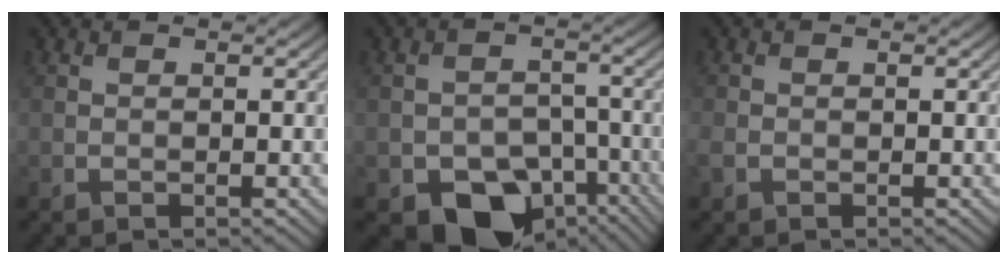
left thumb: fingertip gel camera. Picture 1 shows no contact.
{"total": 10.9, "force": [-6.8, 6.8, 5.1], "torque": [-0.070, -0.015, -0.100]}
{"total": 1.3, "force": [-0.5, 1.0, 0.6], "torque": [-0.019, -0.004, -0.013]}